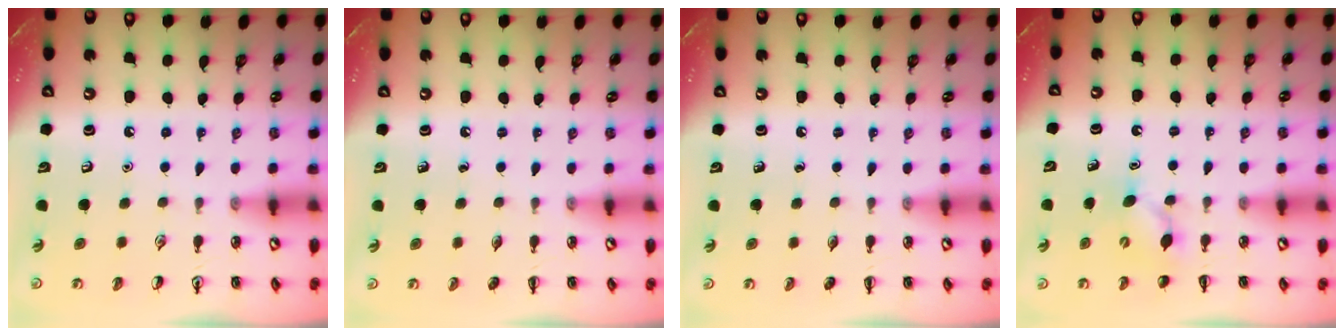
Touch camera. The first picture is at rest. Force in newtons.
{"total": 0.0}
{"total": 0.0}
{"total": 4.6, "press": 4.5, "slide": 0.9}